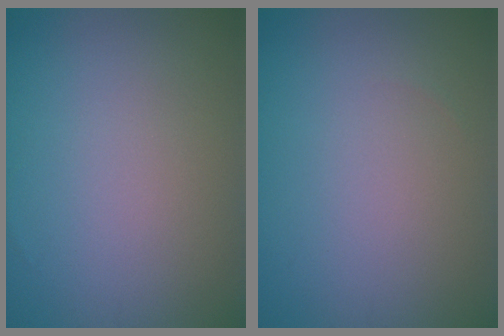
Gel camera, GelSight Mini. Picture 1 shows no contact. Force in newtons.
{"total": 0.0}